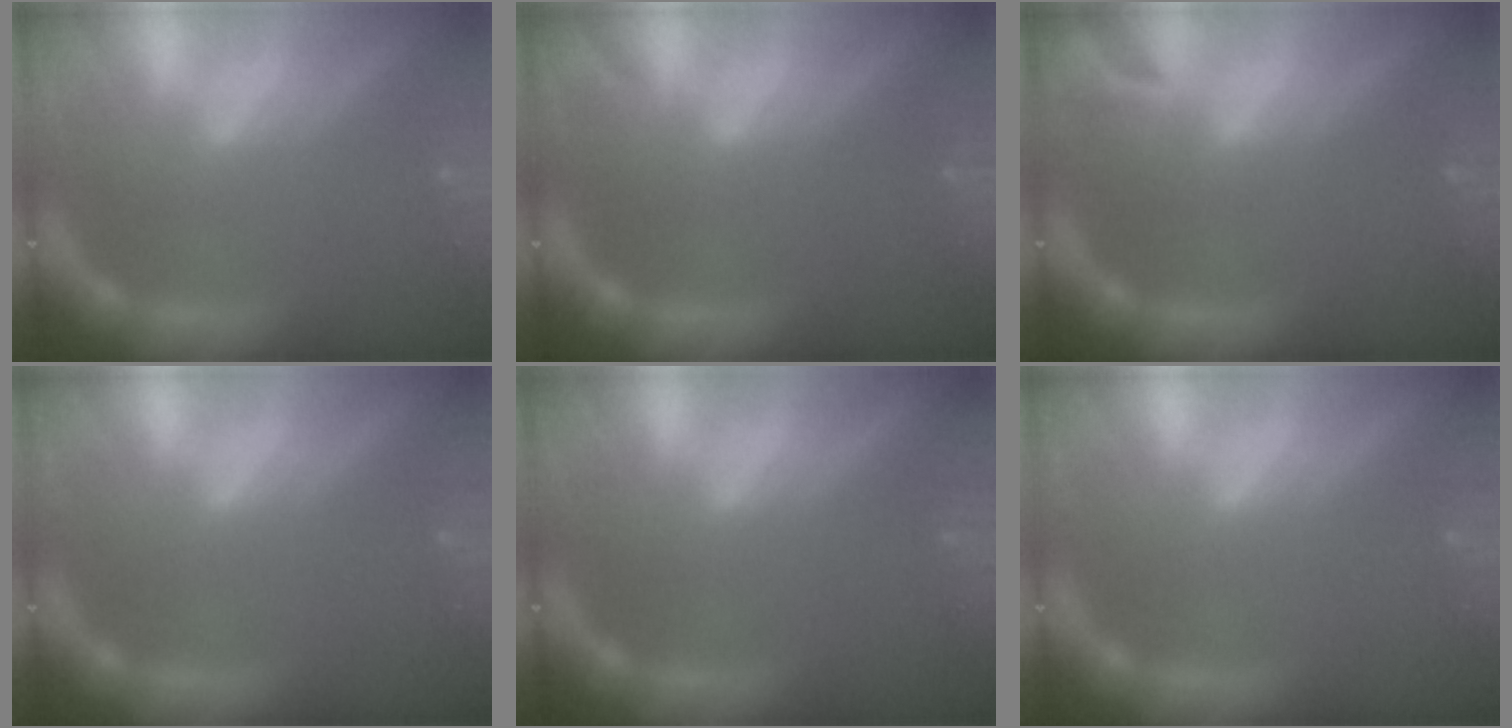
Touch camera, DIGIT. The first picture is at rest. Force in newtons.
{"total": 0.9}
{"total": 1.9}
{"total": 0.0}
{"total": 0.0}
{"total": 0.0}